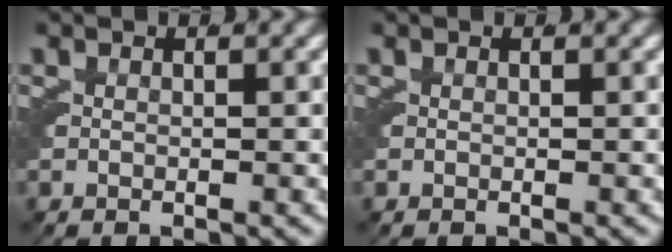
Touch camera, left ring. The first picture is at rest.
{"total": 0.0}